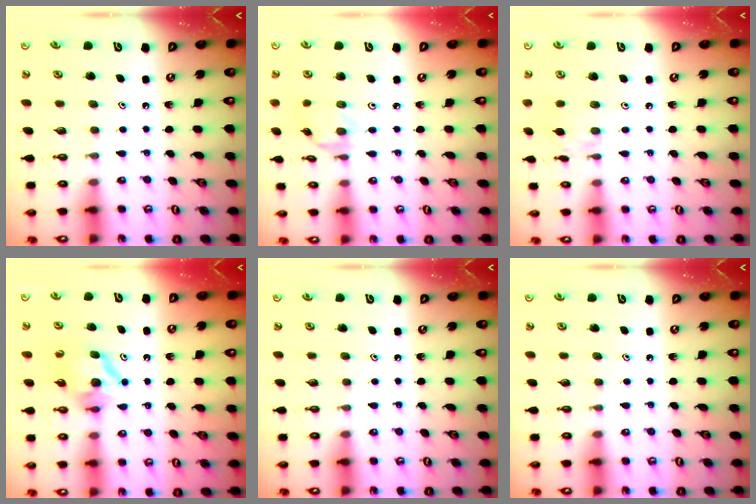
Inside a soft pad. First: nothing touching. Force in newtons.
{"total": 2.4, "press": 2.4, "slide": 0.1}
{"total": 2.0, "press": 2.0, "slide": 0.4}
{"total": 8.3, "press": 8.3, "slide": 0.3}
{"total": 0.0}
{"total": 0.0}